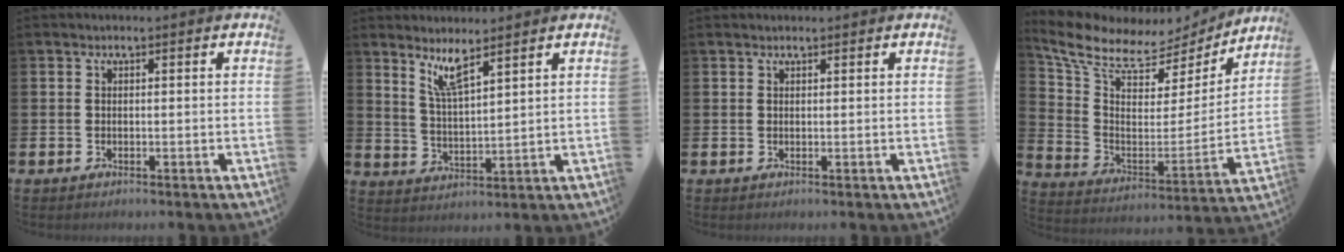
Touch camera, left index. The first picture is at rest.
{"total": 5.7, "force": [4.9, 0.5, 2.8], "torque": [-0.058, -0.028, 0.083]}
{"total": 0.7, "force": [0.7, 0.2, 0.1], "torque": [0.008, -0.002, 0.010]}
{"total": 9.0, "force": [7.6, 3.9, 3.1], "torque": [-0.108, -0.051, 0.130]}